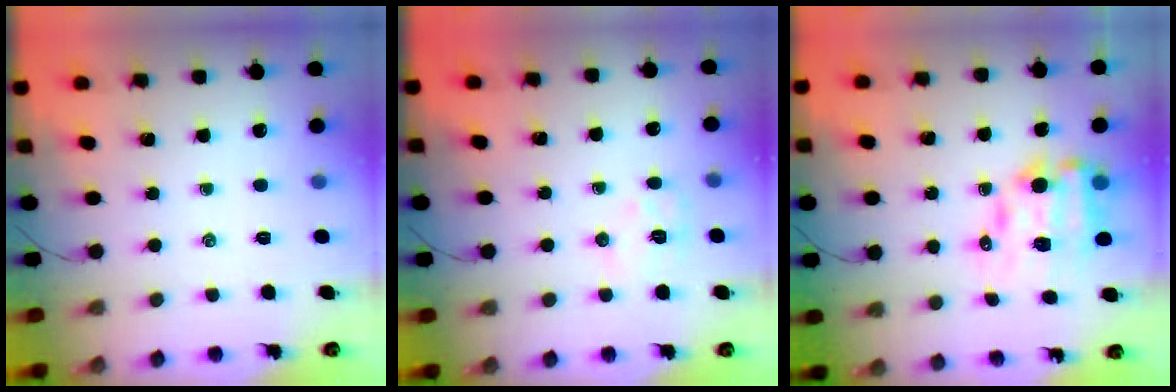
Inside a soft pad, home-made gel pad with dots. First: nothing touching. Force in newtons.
{"total": 6.5, "press": 6.5, "slide": 0.7}
{"total": 10.7, "press": 10.4, "slide": 2.7}